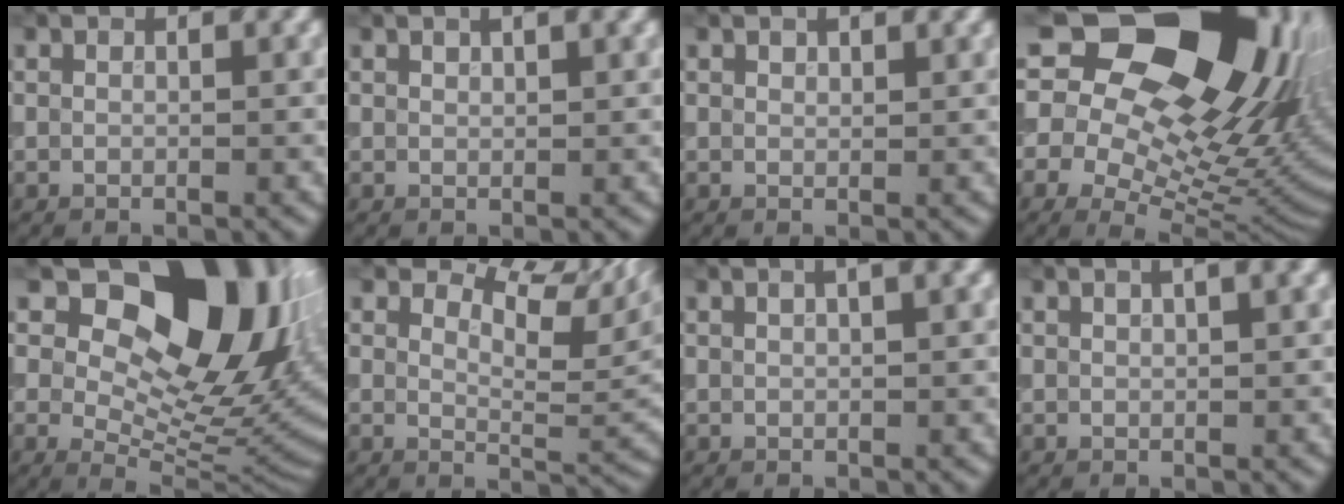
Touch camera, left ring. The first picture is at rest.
{"total": 1.8, "force": [1.2, 0.4, 1.3], "torque": [-0.015, 0.004, 0.019]}
{"total": 1.0, "force": [0.8, 0.4, 0.5], "torque": [-0.008, 0.002, 0.015]}
{"total": 22.5, "force": [9.3, 14.5, 14.5], "torque": [-0.249, 0.063, 0.158]}
{"total": 15.5, "force": [6.1, 9.1, 11.0], "torque": [-0.122, 0.006, 0.098]}
{"total": 7.5, "force": [4.9, 2.7, 5.1], "torque": [-0.071, 0.005, 0.078]}
{"total": 2.9, "force": [1.4, 0.9, 2.3], "torque": [-0.019, 0.003, 0.015]}
{"total": 2.5, "force": [1.3, 0.5, 2.0], "torque": [-0.023, 0.005, 0.019]}